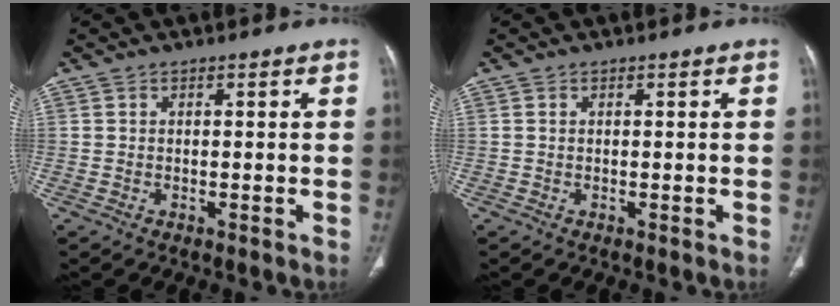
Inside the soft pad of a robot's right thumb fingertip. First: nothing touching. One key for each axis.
{"total": 0.0}